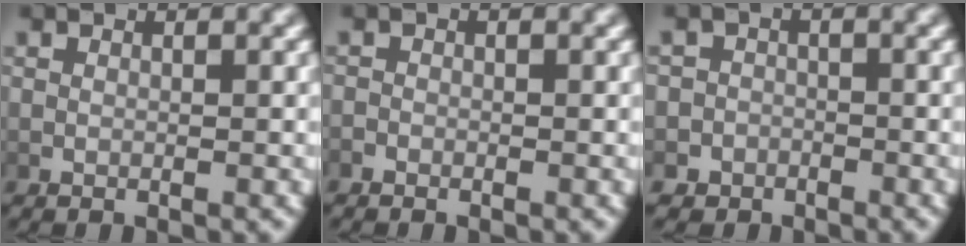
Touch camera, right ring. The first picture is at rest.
{"total": 0.8, "force": [-0.7, 0.2, -0.1], "torque": [-0.001, -0.006, -0.013]}
{"total": 4.5, "force": [-2.9, 3.4, -0.3], "torque": [0.006, -0.010, -0.060]}